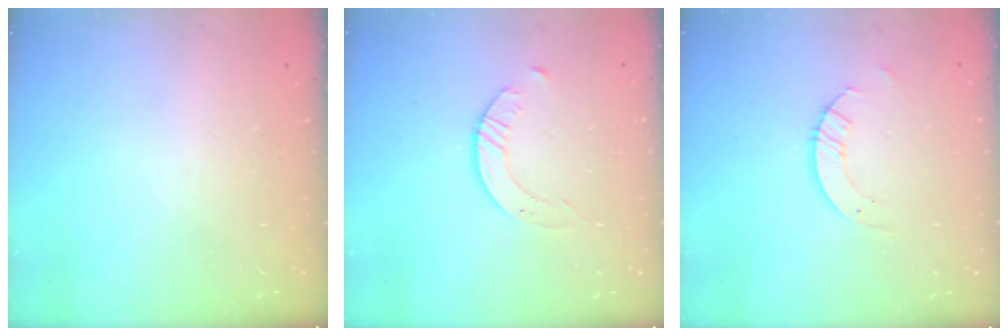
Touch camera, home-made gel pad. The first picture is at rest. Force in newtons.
{"total": 2.7, "press": 2.7, "slide": 0.3}
{"total": 4.0, "press": 4.0, "slide": 0.2}